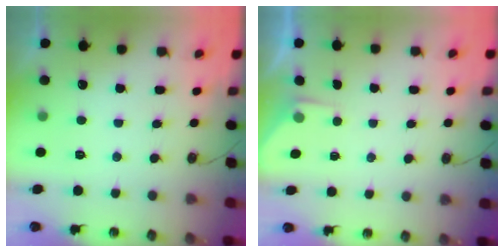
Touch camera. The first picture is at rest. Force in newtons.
{"total": 1.4, "press": 1.3, "slide": 0.2}